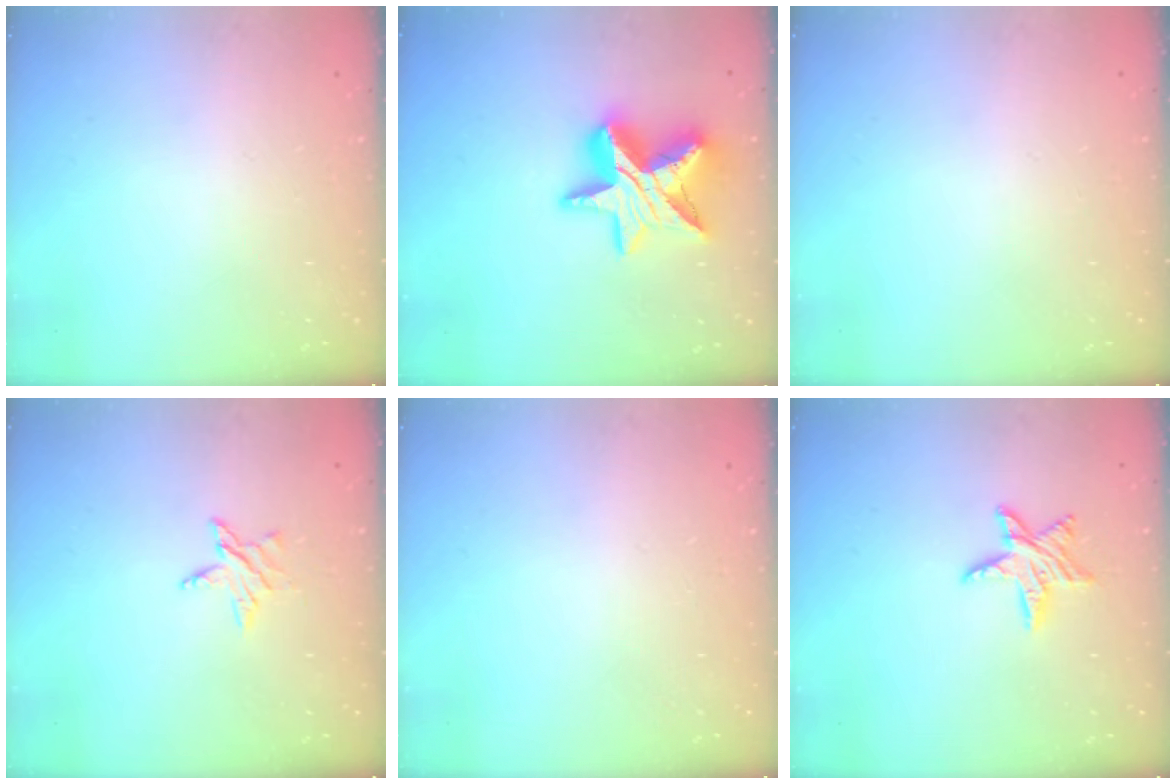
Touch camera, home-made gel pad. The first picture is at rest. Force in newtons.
{"total": 16.9, "press": 16.8, "slide": 1.3}
{"total": 0.0}
{"total": 5.0, "press": 4.9, "slide": 0.6}
{"total": 0.0}
{"total": 7.9, "press": 7.9, "slide": 0.4}